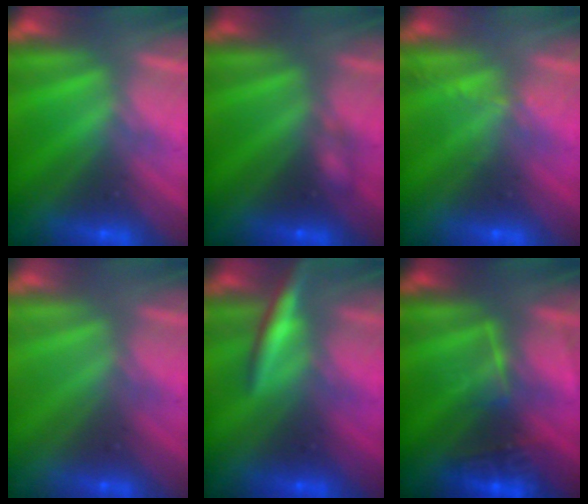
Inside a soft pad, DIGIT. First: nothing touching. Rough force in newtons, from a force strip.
{"total": 2.2}
{"total": 2.1}
{"total": 2.9}
{"total": 3.0}
{"total": 2.7}